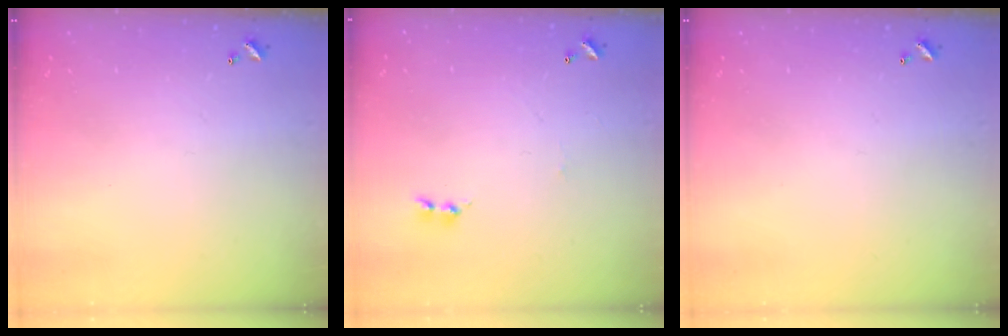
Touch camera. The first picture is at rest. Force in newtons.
{"total": 0.0}
{"total": 0.0}